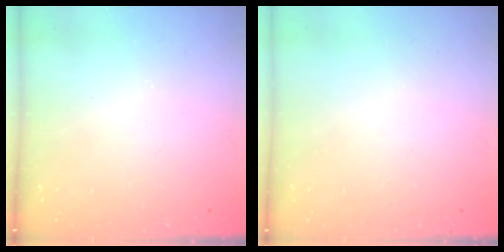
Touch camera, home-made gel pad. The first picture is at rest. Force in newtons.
{"total": 0.0}